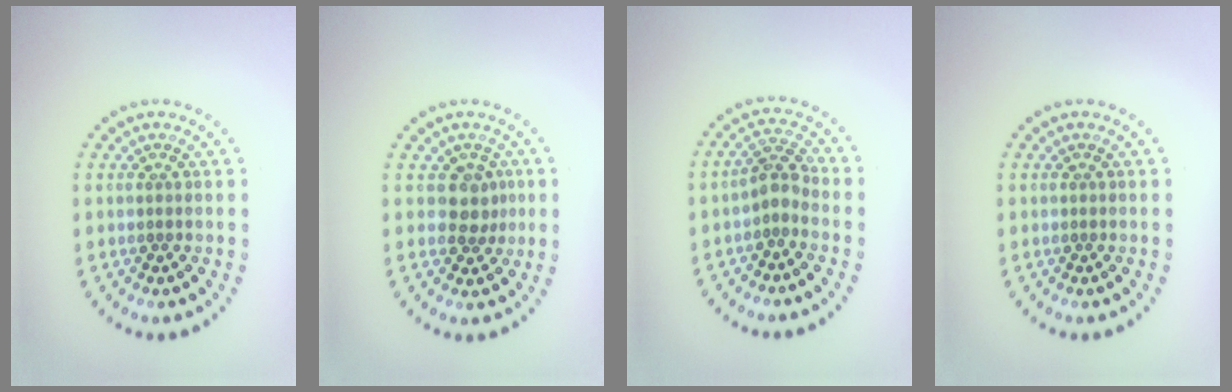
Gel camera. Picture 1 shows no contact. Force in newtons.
{"total": 2.1, "press": 1.8, "slide": 1.1}
{"total": 2.1, "press": 1.7, "slide": 1.2}
{"total": 0.0}